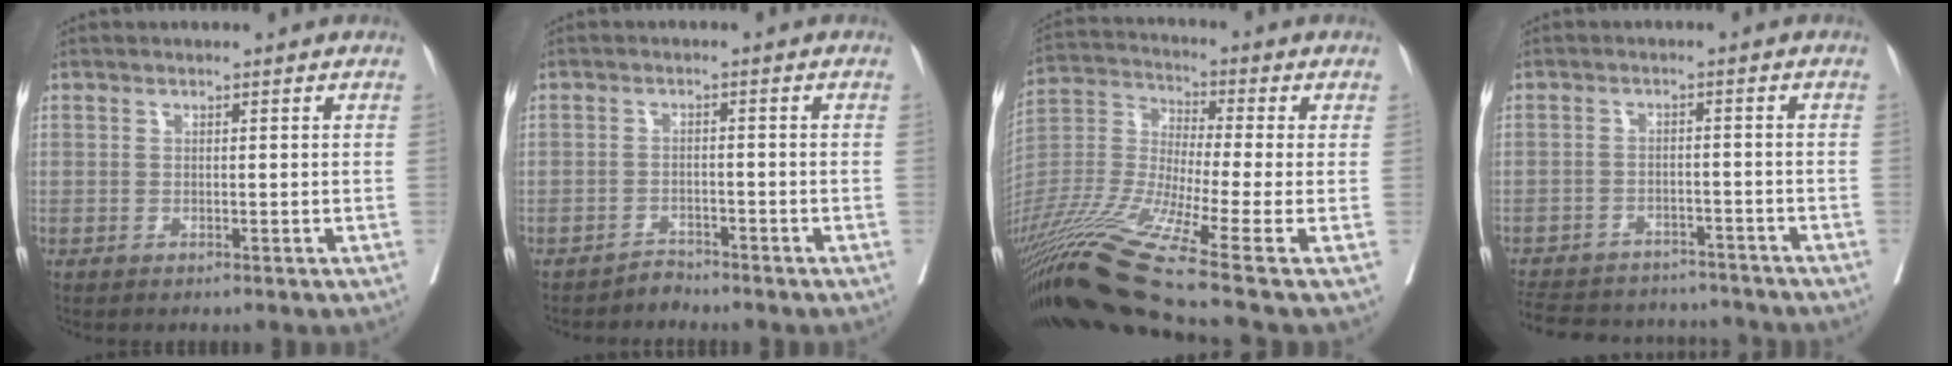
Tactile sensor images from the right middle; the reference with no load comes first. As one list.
[{"total": 1.8, "force": [-1.7, 0.2, -0.5], "torque": [0.009, -0.007, -0.029]}, {"total": 18.6, "force": [-12.5, -1.8, 13.6], "torque": [-0.314, -0.037, -0.242]}, {"total": 17.1, "force": [-15.4, 5.6, 5.0], "torque": [-0.130, -0.001, -0.206]}]